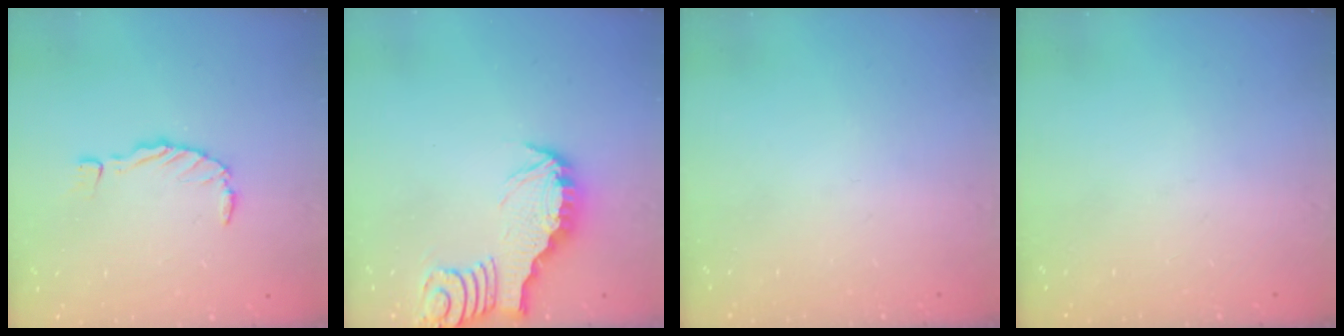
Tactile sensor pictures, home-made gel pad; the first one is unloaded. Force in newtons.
{"total": 3.4, "press": 3.4, "slide": 0.4}
{"total": 0.0}
{"total": 0.0}